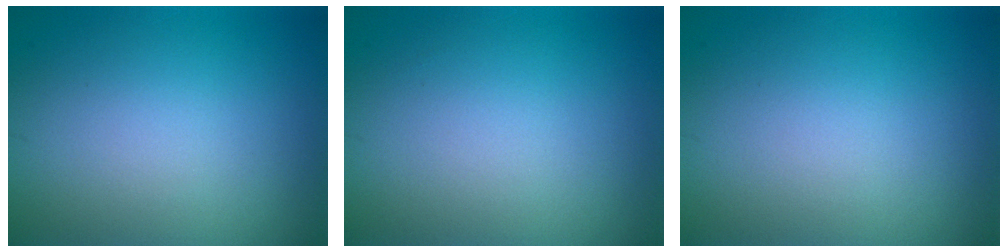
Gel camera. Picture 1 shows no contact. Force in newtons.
{"total": 0.0}
{"total": 0.0}